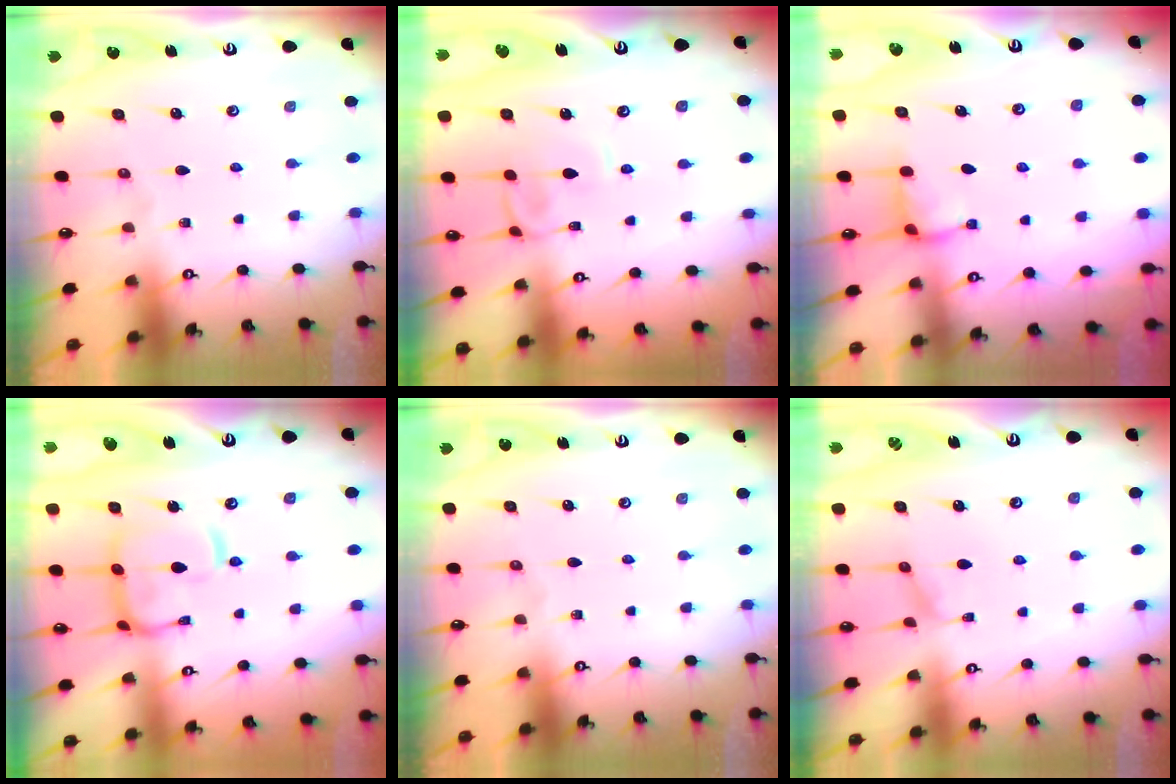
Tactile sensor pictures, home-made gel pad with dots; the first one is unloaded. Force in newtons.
{"total": 2.9, "press": 2.9, "slide": 0.2}
{"total": 2.6, "press": 2.6, "slide": 0.4}
{"total": 8.9, "press": 8.8, "slide": 1.2}
{"total": 0.0}
{"total": 0.7, "press": 0.4, "slide": 0.6}